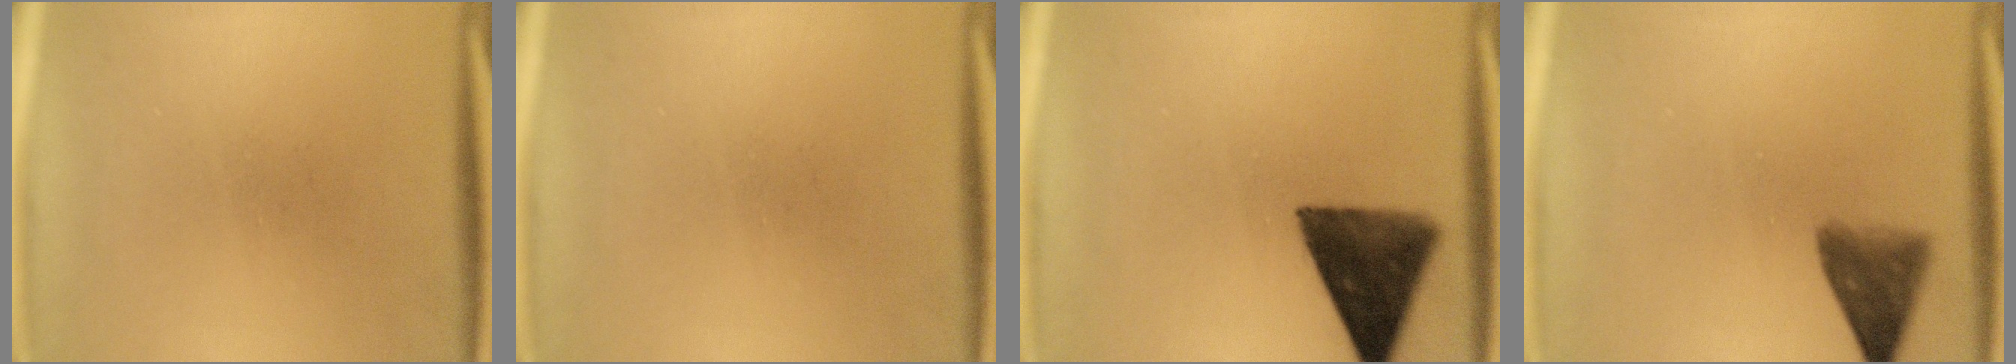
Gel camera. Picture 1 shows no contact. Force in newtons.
{"total": 0.0}
{"total": 11.6}
{"total": 5.2}